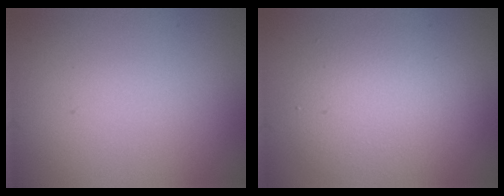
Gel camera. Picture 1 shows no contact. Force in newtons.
{"total": 4.7, "press": 4.7, "slide": 0.3}